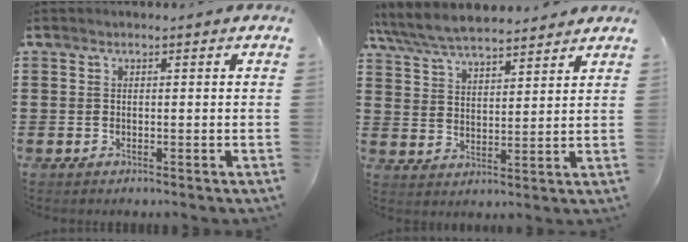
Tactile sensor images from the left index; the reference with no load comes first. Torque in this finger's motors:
{"motor_torque": [1.86, 0.13, 1.06, 0.13]}